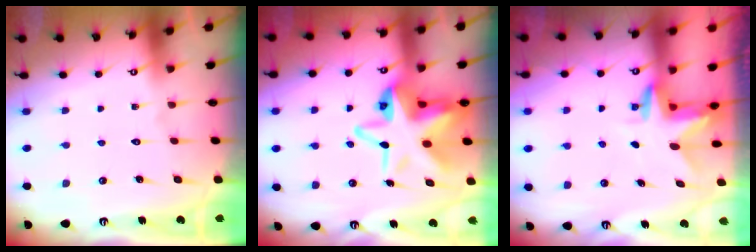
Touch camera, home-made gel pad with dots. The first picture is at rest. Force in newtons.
{"total": 15.6, "press": 15.4, "slide": 2.7}
{"total": 3.1, "press": 3.1, "slide": 0.2}